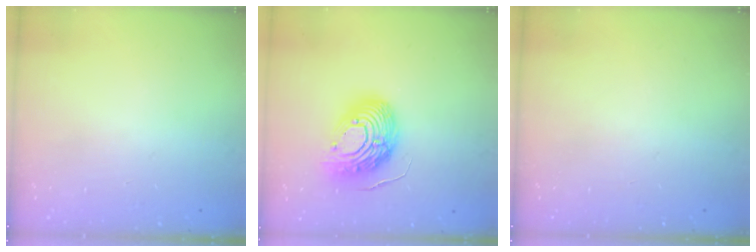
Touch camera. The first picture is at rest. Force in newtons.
{"total": 17.3, "press": 17.2, "slide": 1.6}
{"total": 0.0}